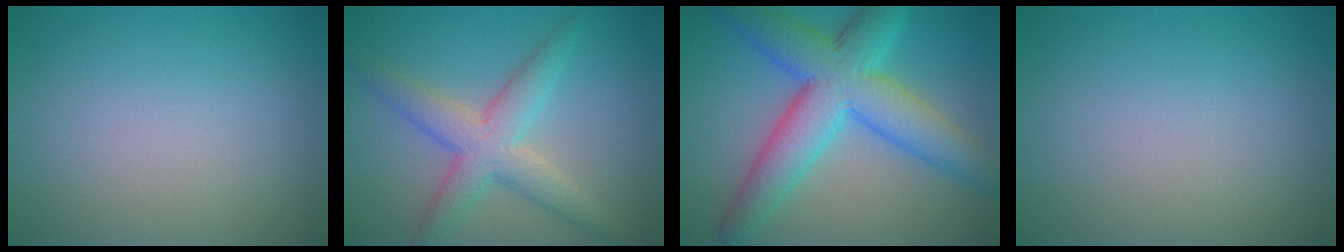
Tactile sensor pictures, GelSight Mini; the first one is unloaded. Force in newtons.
{"total": 5.0, "press": 5.0, "slide": 0.3}
{"total": 9.2, "press": 9.2, "slide": 0.2}
{"total": 0.0}